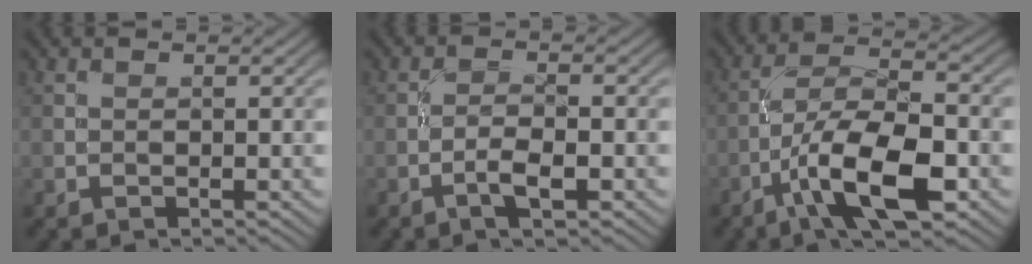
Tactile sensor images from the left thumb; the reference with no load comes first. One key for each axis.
{"total": 2.9, "fx": -1.5, "fy": 0.7, "fz": 2.4, "tx": -0.051, "ty": 0.005, "tz": -0.036}
{"total": 11.1, "fx": -4.9, "fy": 3.8, "fz": 9.2, "tx": -0.162, "ty": 0.005, "tz": -0.097}